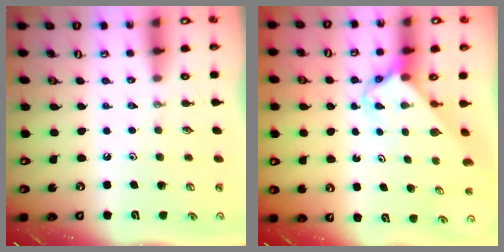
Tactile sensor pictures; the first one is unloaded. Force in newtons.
{"total": 2.7, "press": 2.7, "slide": 0.3}